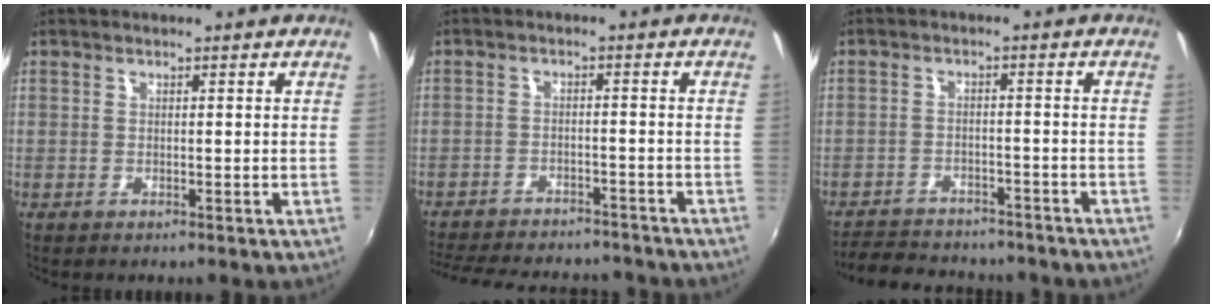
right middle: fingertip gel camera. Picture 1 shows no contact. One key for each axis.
{"total": 19.0, "fx": -16.4, "fy": 5.9, "fz": 7.5, "tx": -0.164, "ty": -0.008, "tz": -0.223}
{"total": 13.1, "fx": -11.4, "fy": 4.5, "fz": 4.8, "tx": -0.114, "ty": -0.003, "tz": -0.158}